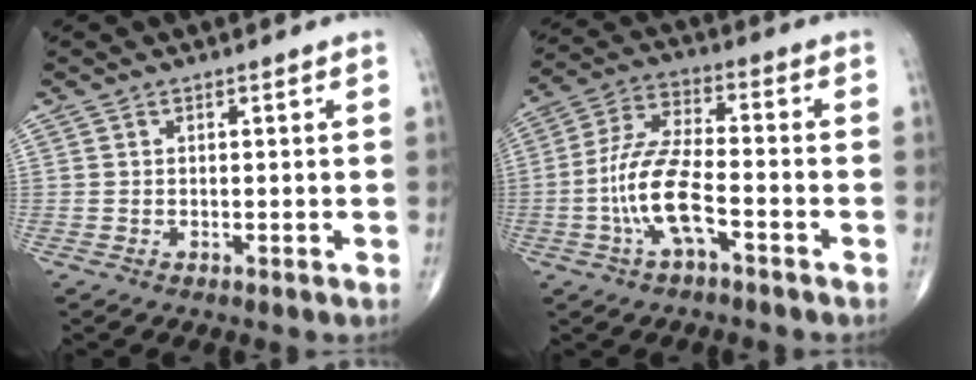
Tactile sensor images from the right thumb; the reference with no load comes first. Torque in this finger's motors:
{"motor_torque": [2.43, 2.43, 1.71, -1.06, 0.63]}